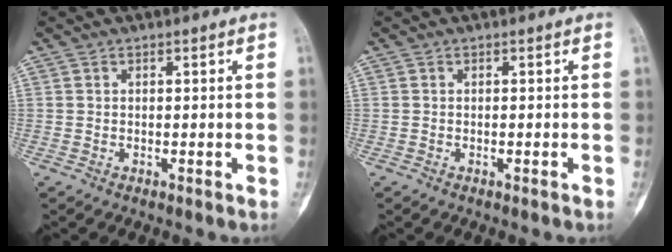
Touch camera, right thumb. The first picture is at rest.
{"total": 0.0}